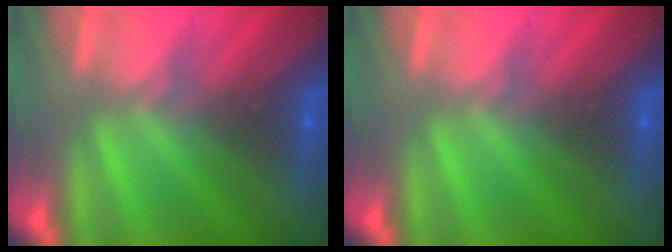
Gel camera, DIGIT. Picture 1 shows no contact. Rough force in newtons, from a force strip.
{"total": 0.0}